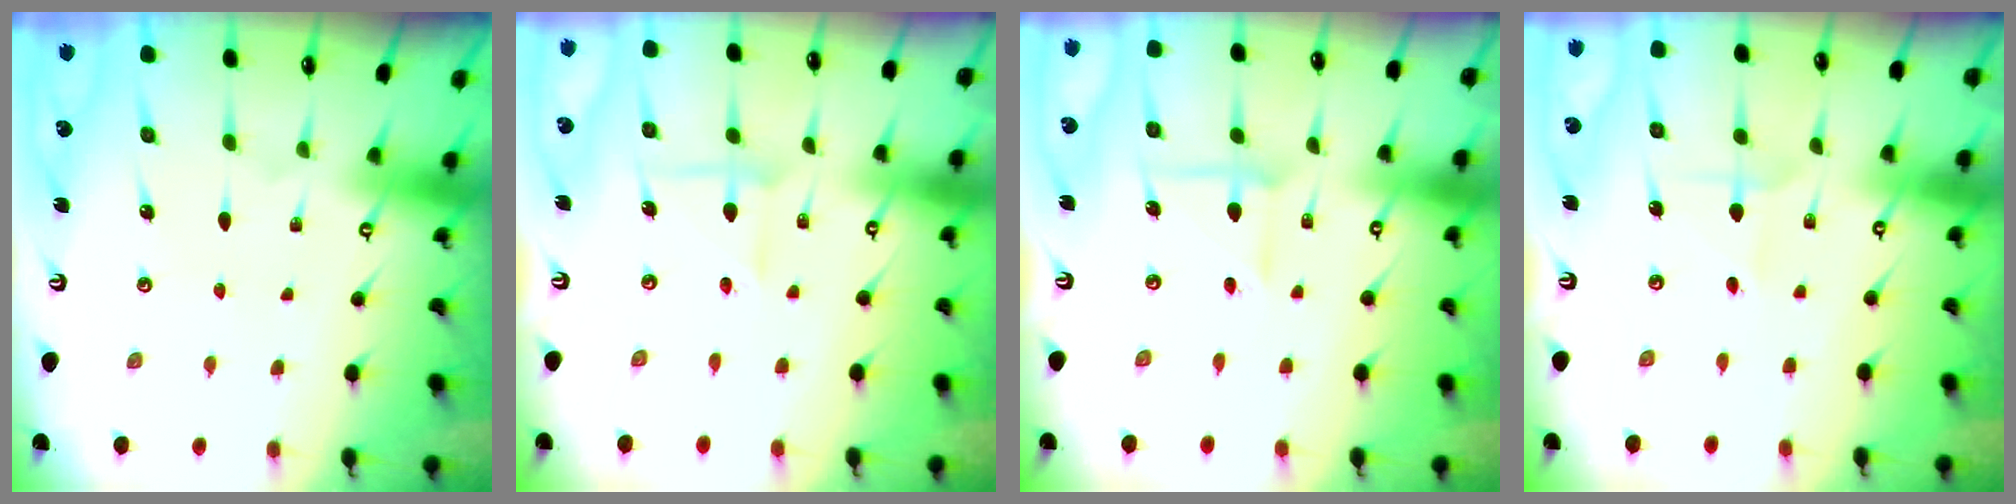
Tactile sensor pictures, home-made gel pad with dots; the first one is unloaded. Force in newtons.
{"total": 6.2, "press": 6.1, "slide": 1.3}
{"total": 8.4, "press": 8.3, "slide": 1.1}
{"total": 2.5, "press": 2.5, "slide": 0.2}